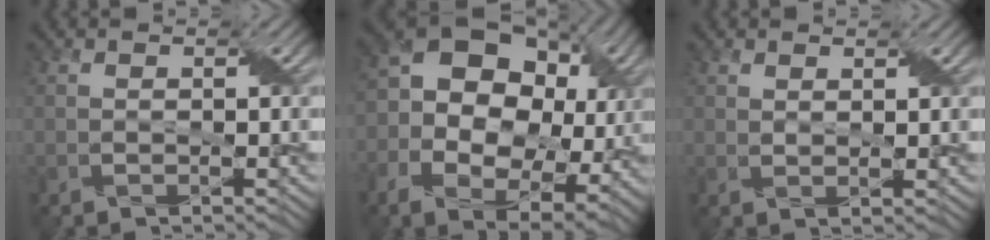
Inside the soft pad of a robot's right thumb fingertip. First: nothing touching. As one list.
[{"total": 16.2, "force": [0.6, 11.5, 11.4], "torque": [-0.211, -0.012, 0.020]}, {"total": 1.4, "force": [1.1, 0.2, 0.7], "torque": [-0.019, -0.001, 0.022]}]